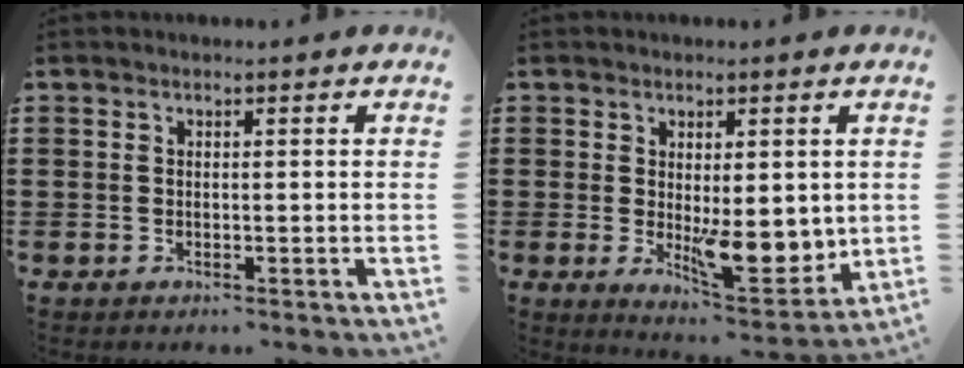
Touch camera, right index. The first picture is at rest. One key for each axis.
{"total": 7.1, "fx": -0.3, "fy": 3.2, "fz": 6.3, "tx": -0.085, "ty": -0.005, "tz": -0.002}